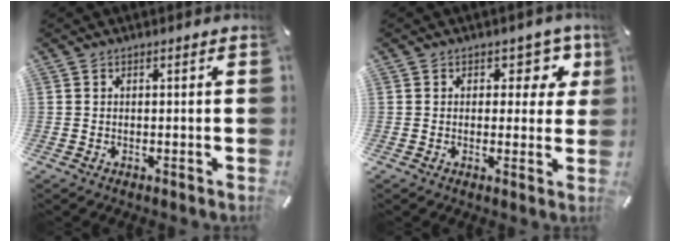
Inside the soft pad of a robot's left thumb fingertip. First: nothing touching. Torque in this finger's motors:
{"motor_torque": [0.33, -0.22, 0.13, 0.15, 0.04]}